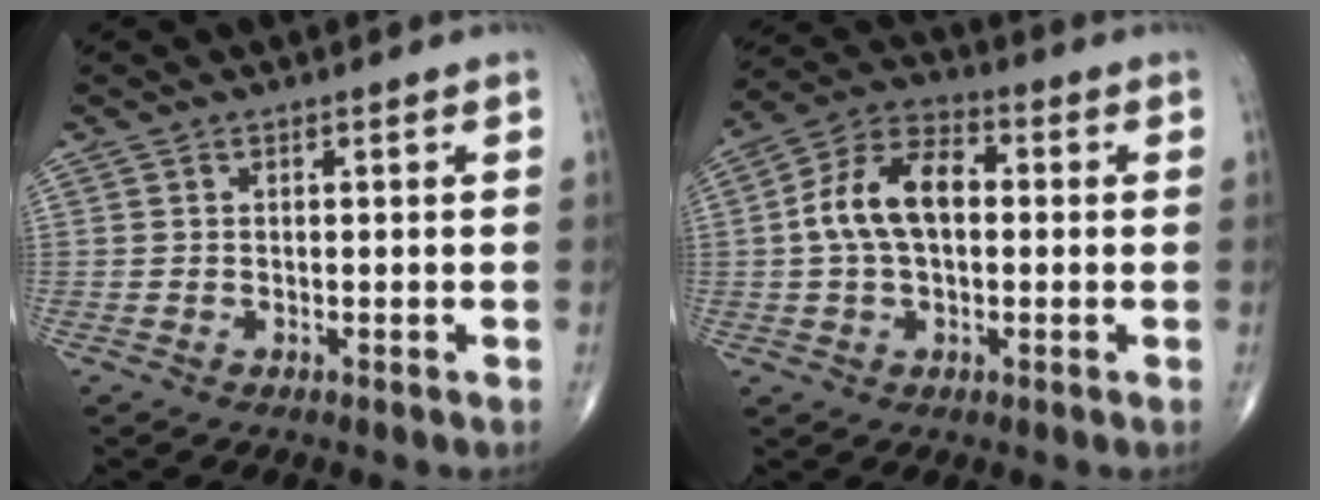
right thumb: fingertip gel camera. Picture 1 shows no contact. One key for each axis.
{"total": 12.0, "fx": 0.7, "fy": 7.3, "fz": 9.5, "tx": -0.174, "ty": 0.031, "tz": 0.004}